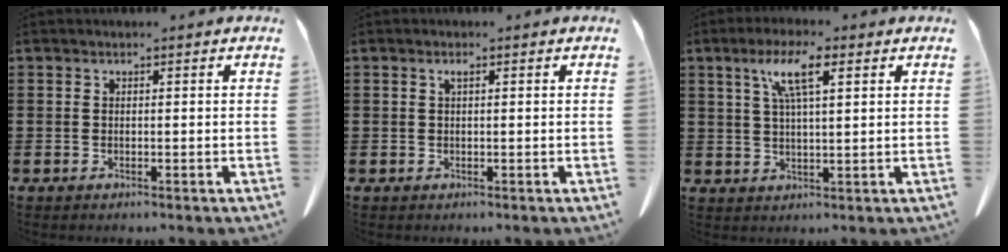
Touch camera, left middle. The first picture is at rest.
{"total": 0.9, "force": [0.3, 0.2, 0.8], "torque": [-0.018, 0.002, 0.006]}
{"total": 7.0, "force": [3.4, 1.4, 6.0], "torque": [-0.128, 0.011, 0.055]}